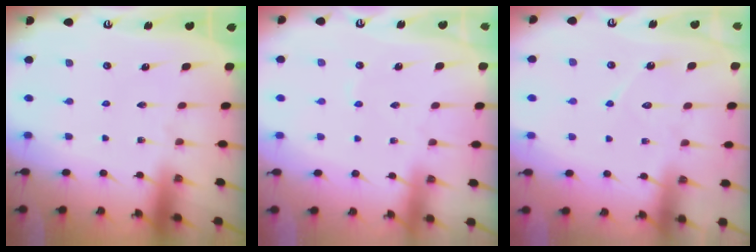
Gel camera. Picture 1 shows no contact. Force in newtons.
{"total": 1.6, "press": 1.6, "slide": 0.3}
{"total": 7.1, "press": 7.1, "slide": 0.6}